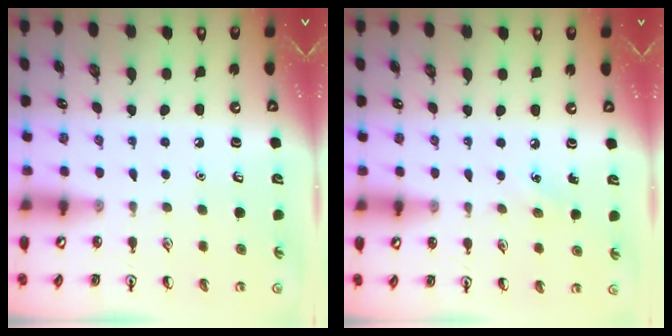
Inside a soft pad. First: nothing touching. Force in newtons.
{"total": 3.7, "press": 3.5, "slide": 1.3}